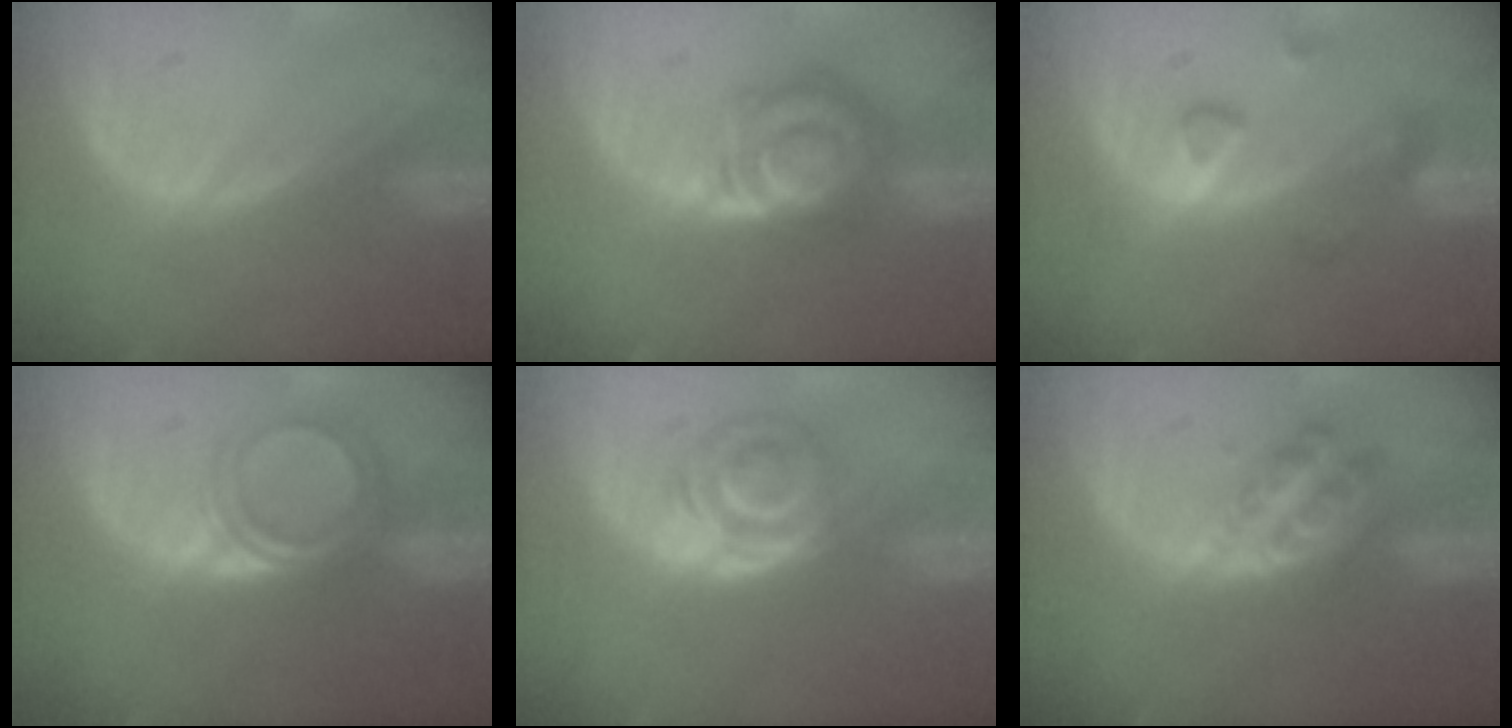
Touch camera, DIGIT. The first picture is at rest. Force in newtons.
{"total": 7.6, "press": 6.9, "slide": 3.2}
{"total": 4.0, "press": 4.0, "slide": 0.4}
{"total": 4.9, "press": 4.4, "slide": 2.2}
{"total": 6.2, "press": 5.2, "slide": 3.3}
{"total": 5.4, "press": 5.0, "slide": 2.2}